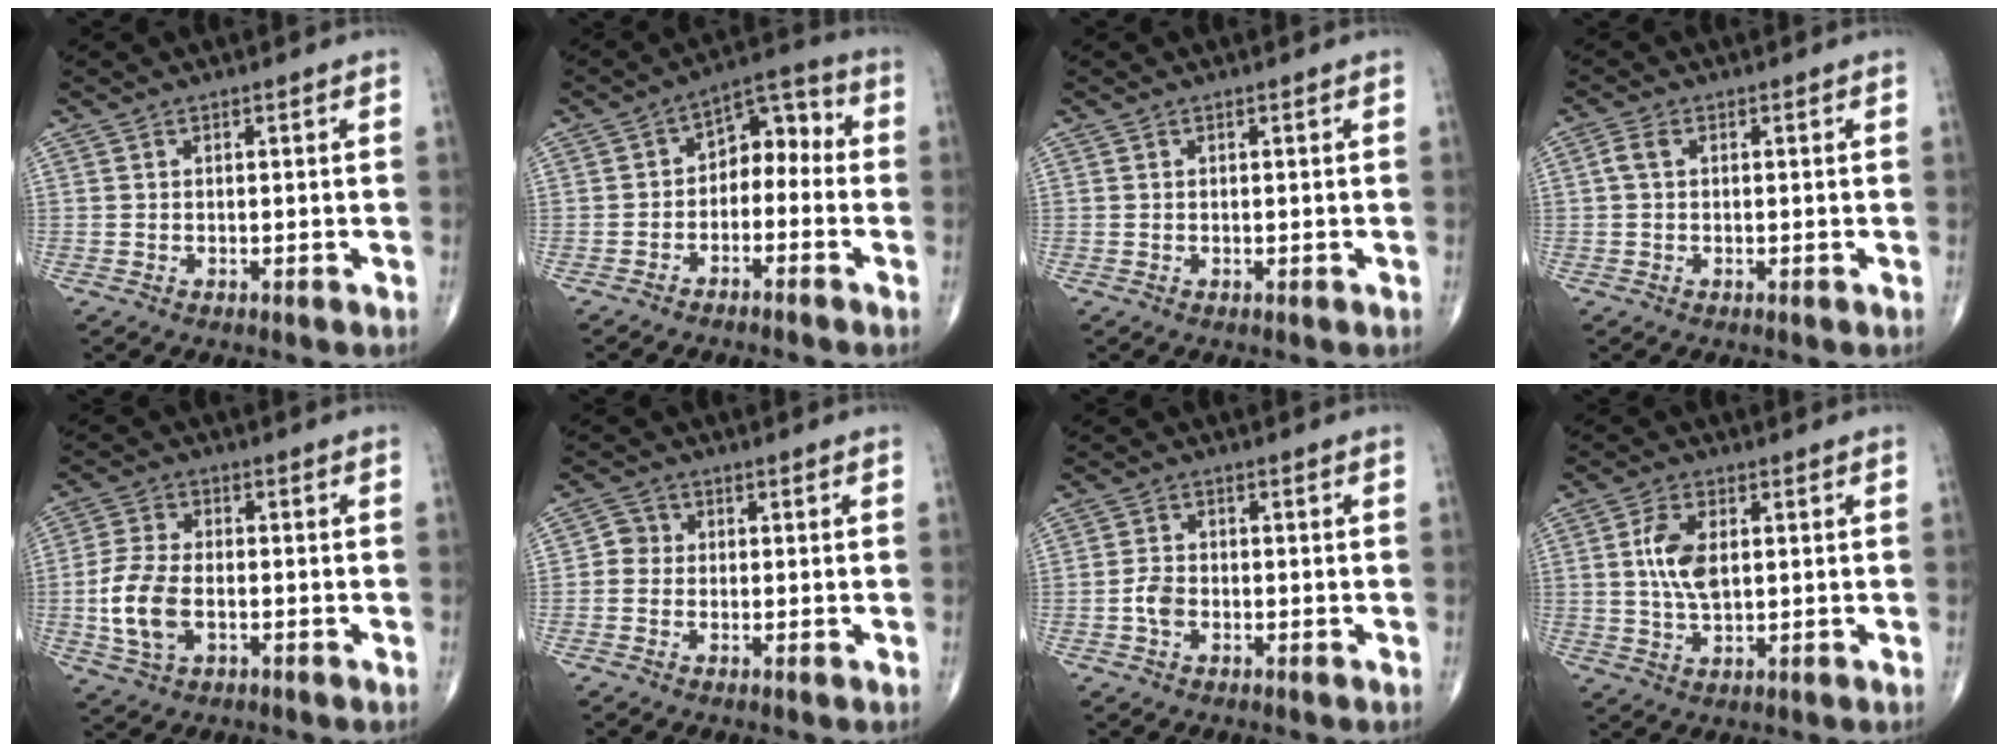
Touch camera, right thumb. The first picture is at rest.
{"total": 7.8, "force": [-1.7, 5.3, 5.4], "torque": [-0.045, 0.049, -0.043]}
{"total": 0.0}
{"total": 2.1, "force": [0.3, 1.3, 1.6], "torque": [-0.036, 0.005, 0.003]}
{"total": 9.0, "force": [-2.0, 5.2, 7.1], "torque": [-0.153, 0.009, -0.039]}
{"total": 2.6, "force": [-0.4, 2.4, 0.9], "torque": [0.000, 0.007, -0.018]}
{"total": 2.9, "force": [-1.0, 1.9, 1.9], "torque": [-0.038, 0.009, -0.024]}
{"total": 7.0, "force": [1.1, 3.6, 5.9], "torque": [-0.119, -0.002, 0.021]}